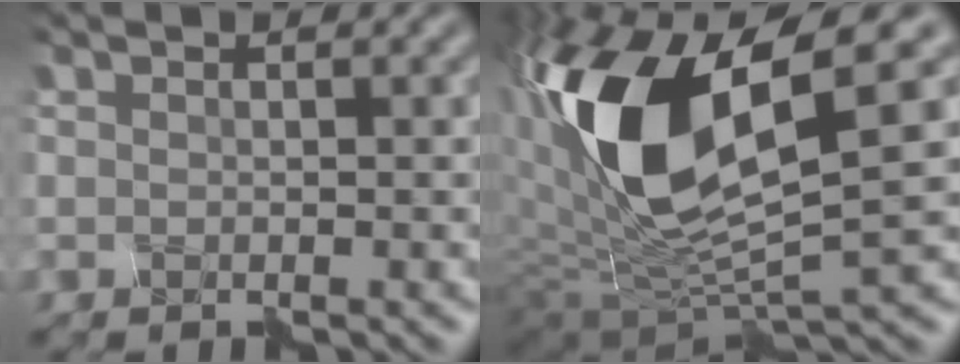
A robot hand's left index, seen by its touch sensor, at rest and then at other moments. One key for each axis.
{"total": 14.2, "fx": 2.2, "fy": 6.0, "fz": 12.7, "tx": -0.257, "ty": -0.002, "tz": 0.029}